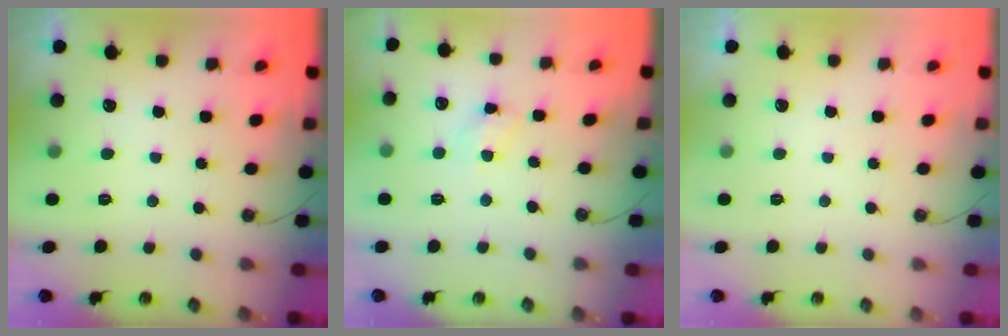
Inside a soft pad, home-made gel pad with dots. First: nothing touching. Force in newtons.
{"total": 4.9, "press": 4.9, "slide": 0.3}
{"total": 0.0}